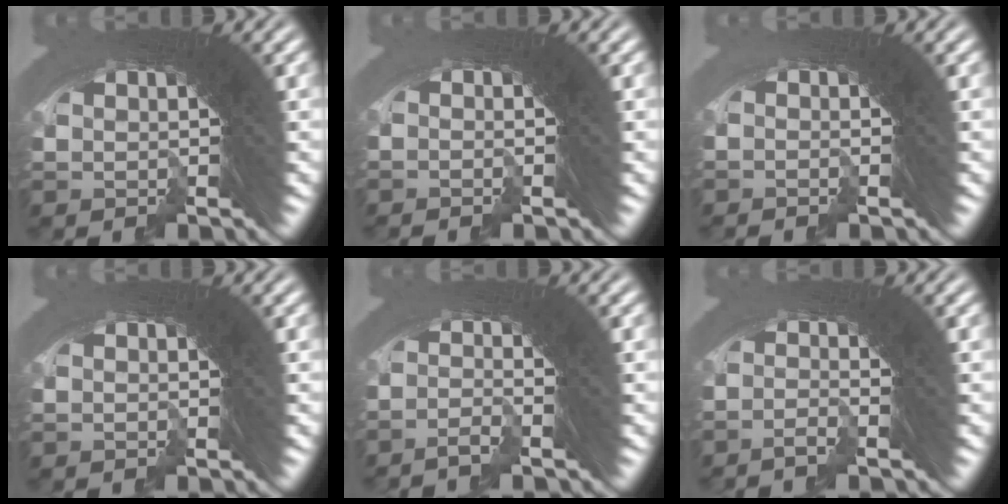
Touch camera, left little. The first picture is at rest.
{"total": 1.9, "force": [-0.4, -1.2, -1.4], "torque": [0.031, 0.003, -0.008]}
{"total": 2.3, "force": [-0.6, -1.4, -1.7], "torque": [0.036, 0.002, -0.012]}
{"total": 0.6, "force": [0.0, -0.4, -0.4], "torque": [0.010, 0.002, -0.001]}
{"total": 3.1, "force": [-2.0, -1.6, -1.8], "torque": [0.036, -0.002, -0.039]}
{"total": 2.9, "force": [-1.4, -1.6, -1.9], "torque": [0.039, 0.002, -0.030]}